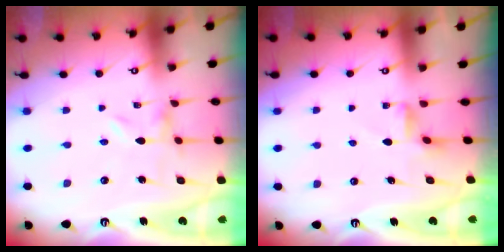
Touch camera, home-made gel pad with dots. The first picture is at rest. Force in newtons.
{"total": 2.3, "press": 2.3, "slide": 0.5}